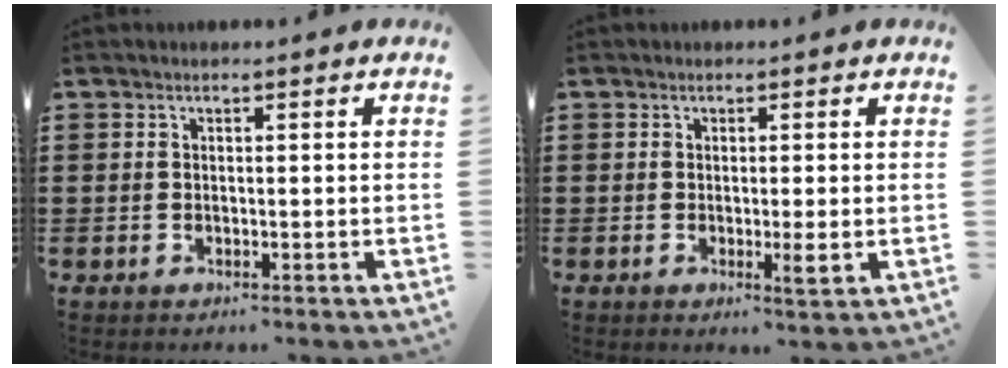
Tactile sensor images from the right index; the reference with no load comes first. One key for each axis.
{"total": 2.4, "fx": -0.4, "fy": 0.2, "fz": 2.3, "tx": -0.041, "ty": -0.006, "tz": -0.007}